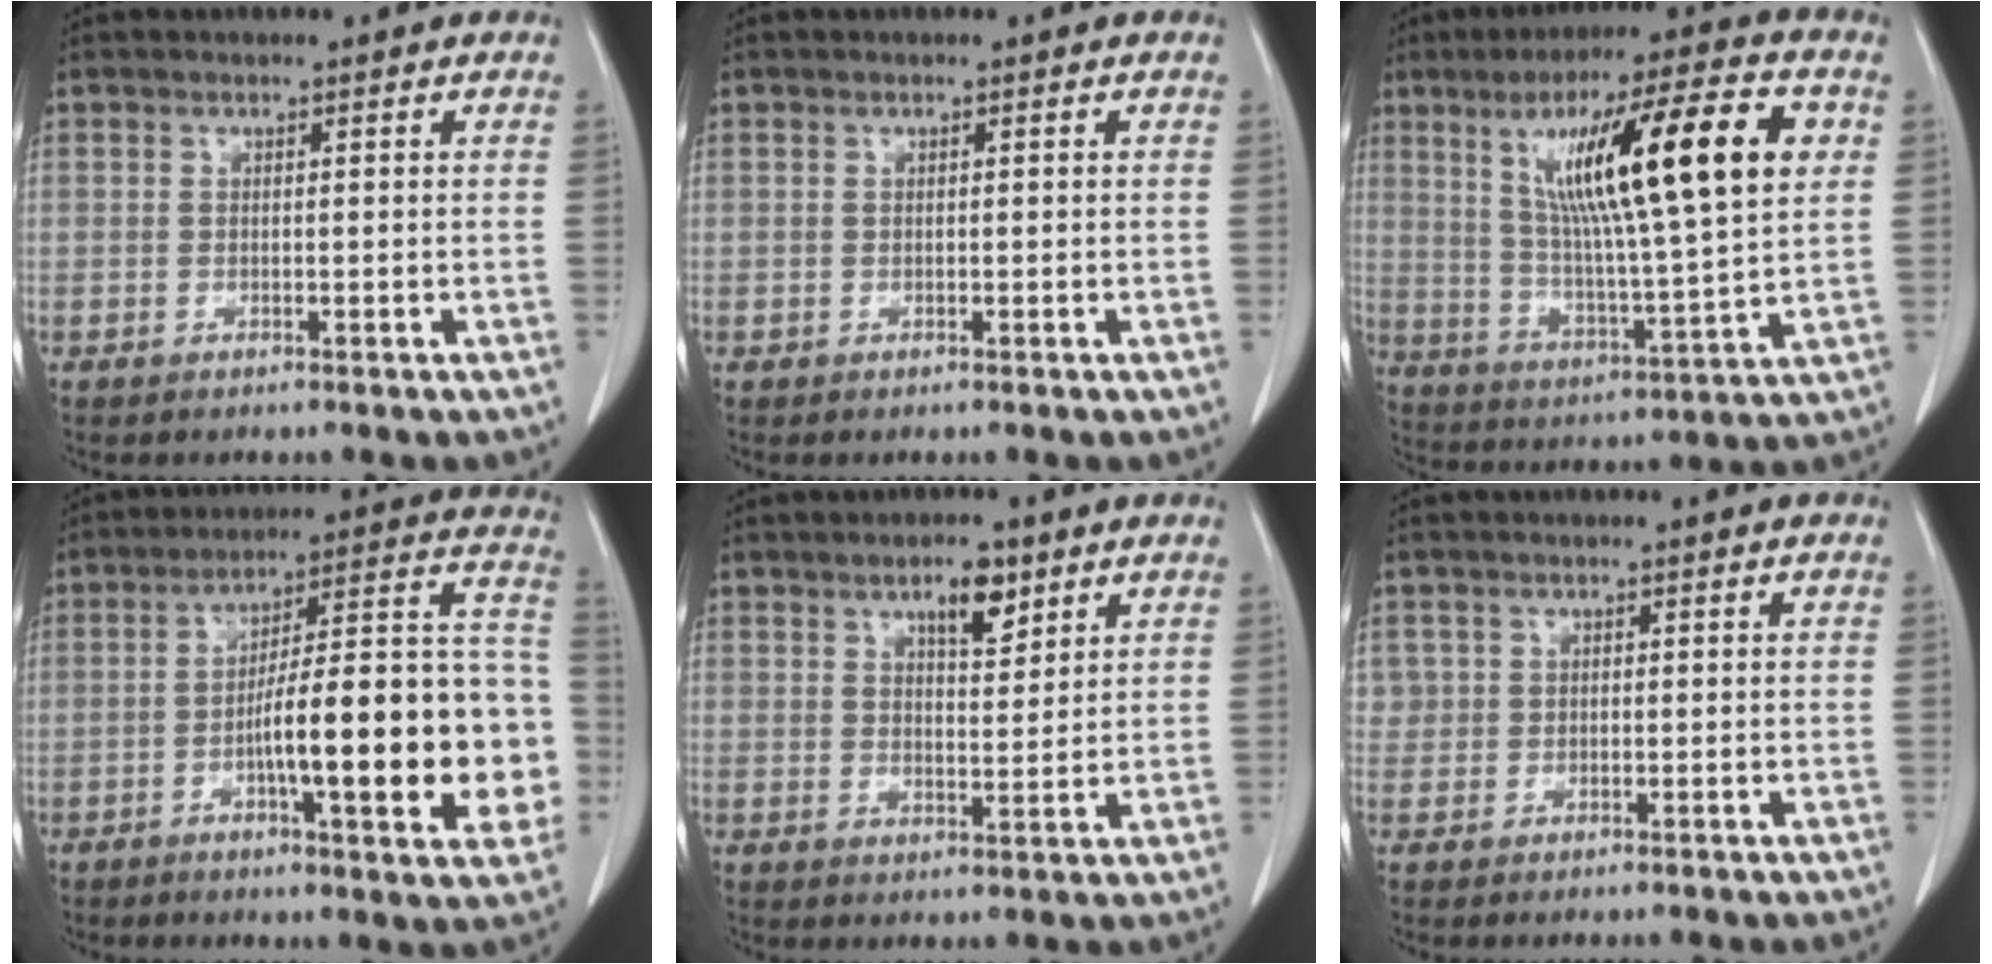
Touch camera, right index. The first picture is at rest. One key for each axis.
{"total": 0.0}
{"total": 21.6, "fx": 6.7, "fy": 2.3, "fz": 20.5, "tx": -0.340, "ty": 0.020, "tz": 0.105}
{"total": 21.9, "fx": -4.8, "fy": 4.3, "fz": 20.9, "tx": -0.234, "ty": 0.036, "tz": -0.061}
{"total": 5.9, "fx": 3.4, "fy": 2.2, "fz": 4.2, "tx": -0.072, "ty": 0.000, "tz": 0.057}
{"total": 2.6, "fx": 0.3, "fy": 2.6, "fz": 0.3, "tx": 0.001, "ty": 0.014, "tz": 0.013}